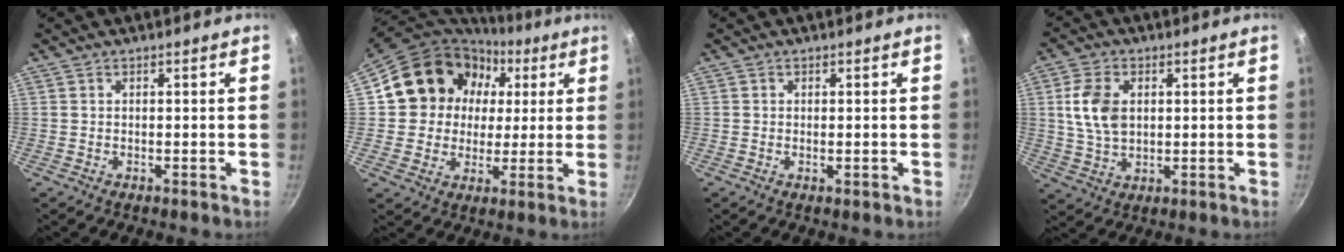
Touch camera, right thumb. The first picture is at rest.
{"total": 17.7, "force": [4.9, 15.6, 6.8], "torque": [-0.101, 0.025, 0.079]}
{"total": 0.9, "force": [-0.1, 0.3, 0.8], "torque": [-0.014, -0.002, -0.003]}
{"total": 8.8, "force": [1.6, 5.8, 6.3], "torque": [-0.109, -0.003, 0.032]}